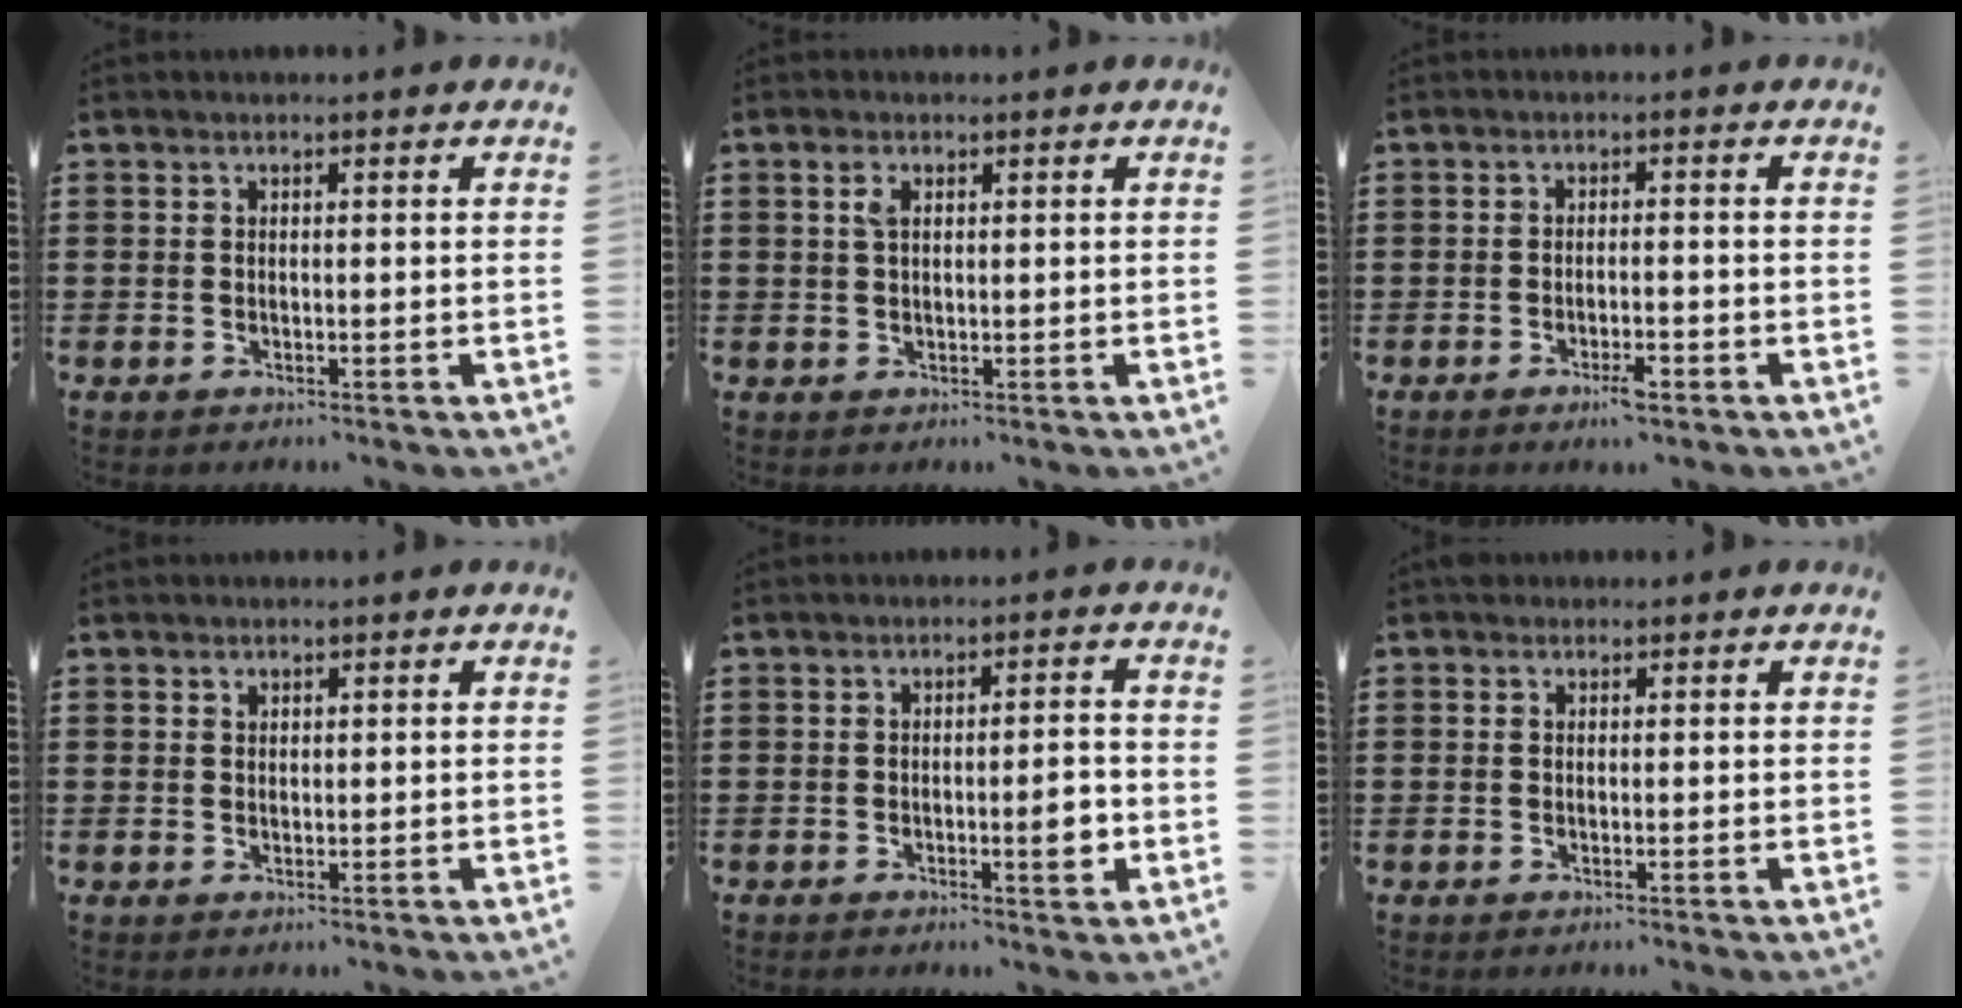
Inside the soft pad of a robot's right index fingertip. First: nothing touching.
{"total": 1.8, "force": [0.7, 0.8, 1.5], "torque": [-0.034, 0.003, 0.013]}
{"total": 3.0, "force": [-1.8, 0.6, 2.4], "torque": [-0.045, 0.000, -0.033]}
{"total": 0.8, "force": [0.6, 0.5, 0.1], "torque": [-0.004, 0.000, 0.013]}
{"total": 4.1, "force": [-0.9, 0.6, 3.9], "torque": [-0.056, -0.003, -0.017]}
{"total": 0.6, "force": [0.2, 0.6, 0.1], "torque": [-0.003, 0.003, 0.005]}